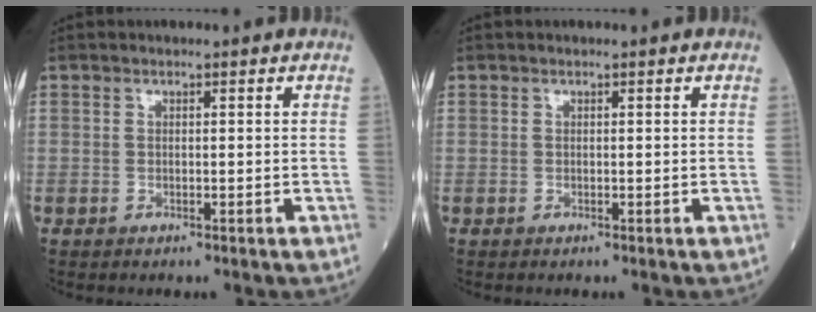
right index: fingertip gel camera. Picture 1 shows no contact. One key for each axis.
{"total": 0.0}